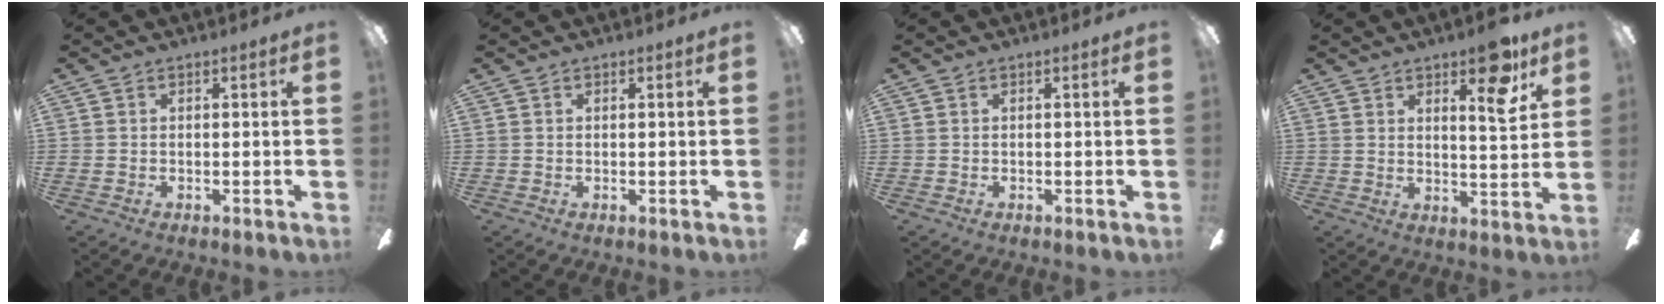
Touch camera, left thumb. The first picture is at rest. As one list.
[{"total": 0.0}, {"total": 0.0}, {"total": 9.2, "force": [5.8, 2.8, 6.5], "torque": [-0.077, -0.033, 0.089]}]